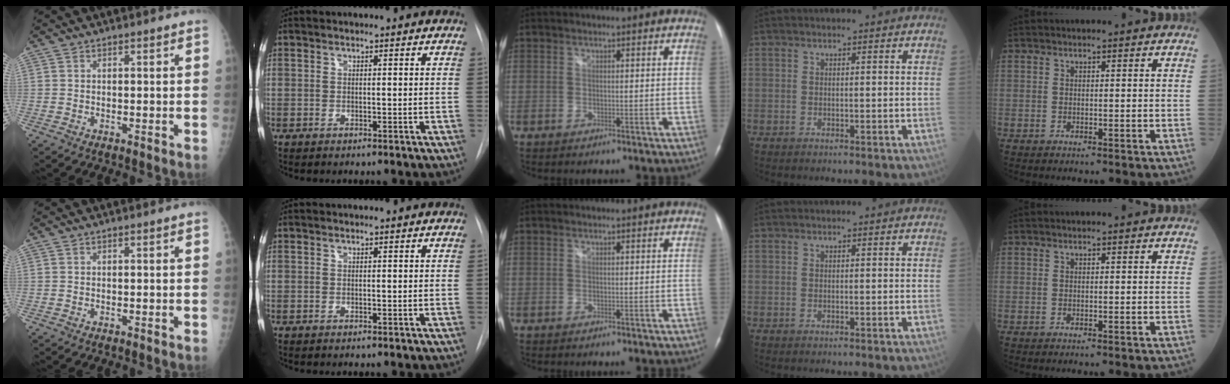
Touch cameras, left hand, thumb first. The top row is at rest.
{}